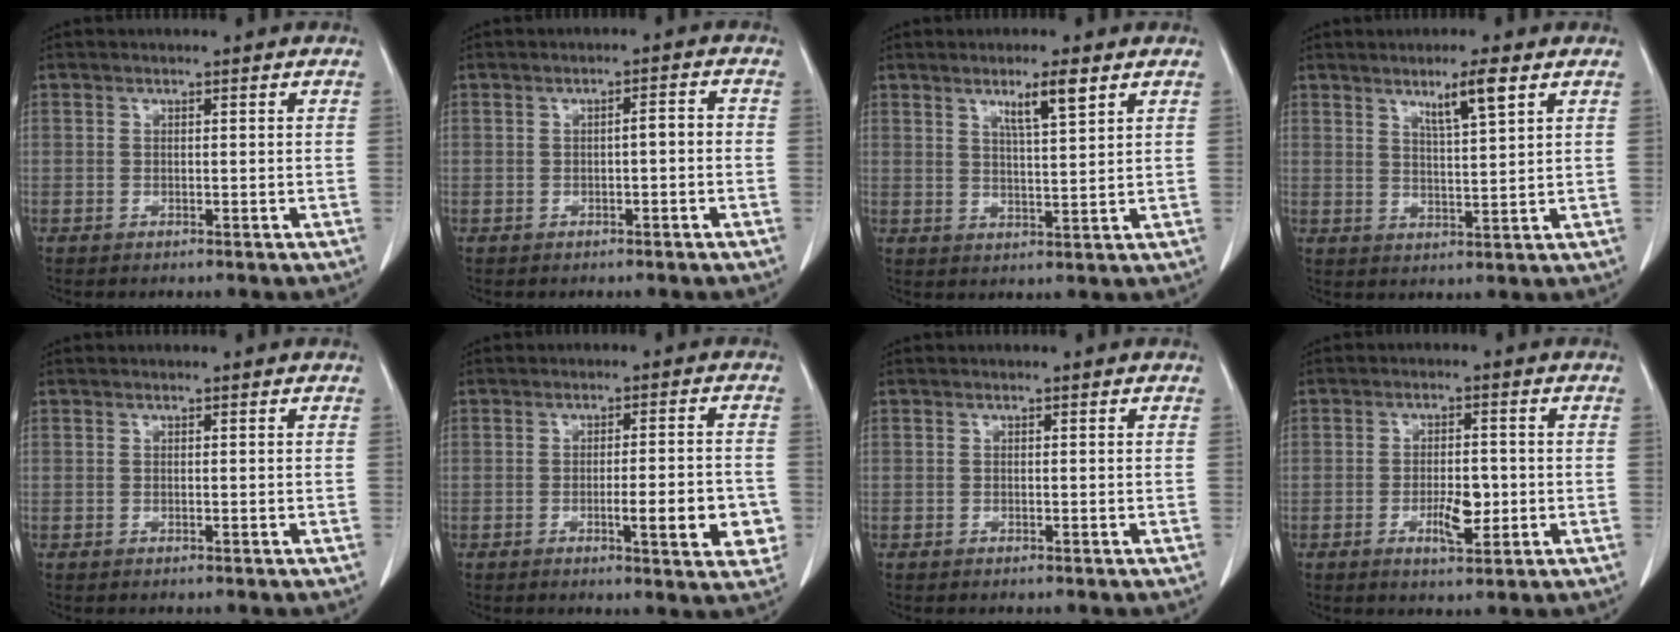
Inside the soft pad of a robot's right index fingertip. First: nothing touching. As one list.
[{"total": 2.1, "force": [-0.5, 0.5, 1.9], "torque": [-0.030, 0.006, -0.007]}, {"total": 5.1, "force": [3.0, 0.1, 4.1], "torque": [-0.070, -0.003, 0.052]}, {"total": 5.3, "force": [3.1, -0.1, 4.2], "torque": [-0.072, -0.006, 0.056]}, {"total": 0.0}, {"total": 8.3, "force": [-2.4, 1.5, 7.8], "torque": [-0.095, 0.000, -0.026]}, {"total": 0.0}, {"total": 5.0, "force": [-1.3, 1.7, 4.5], "torque": [-0.077, 0.000, -0.016]}]